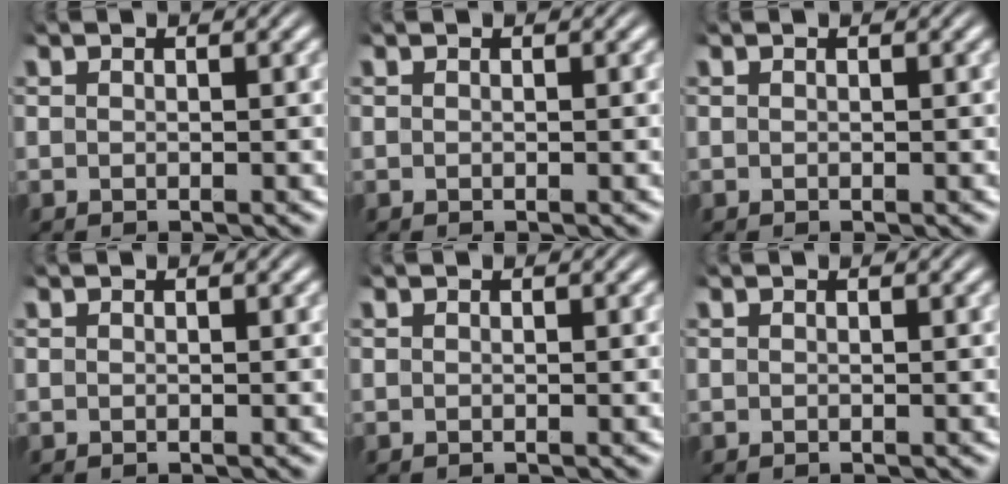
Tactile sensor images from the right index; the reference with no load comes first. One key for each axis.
{"total": 0.0}
{"total": 0.0}
{"total": 0.0}
{"total": 0.0}
{"total": 0.0}